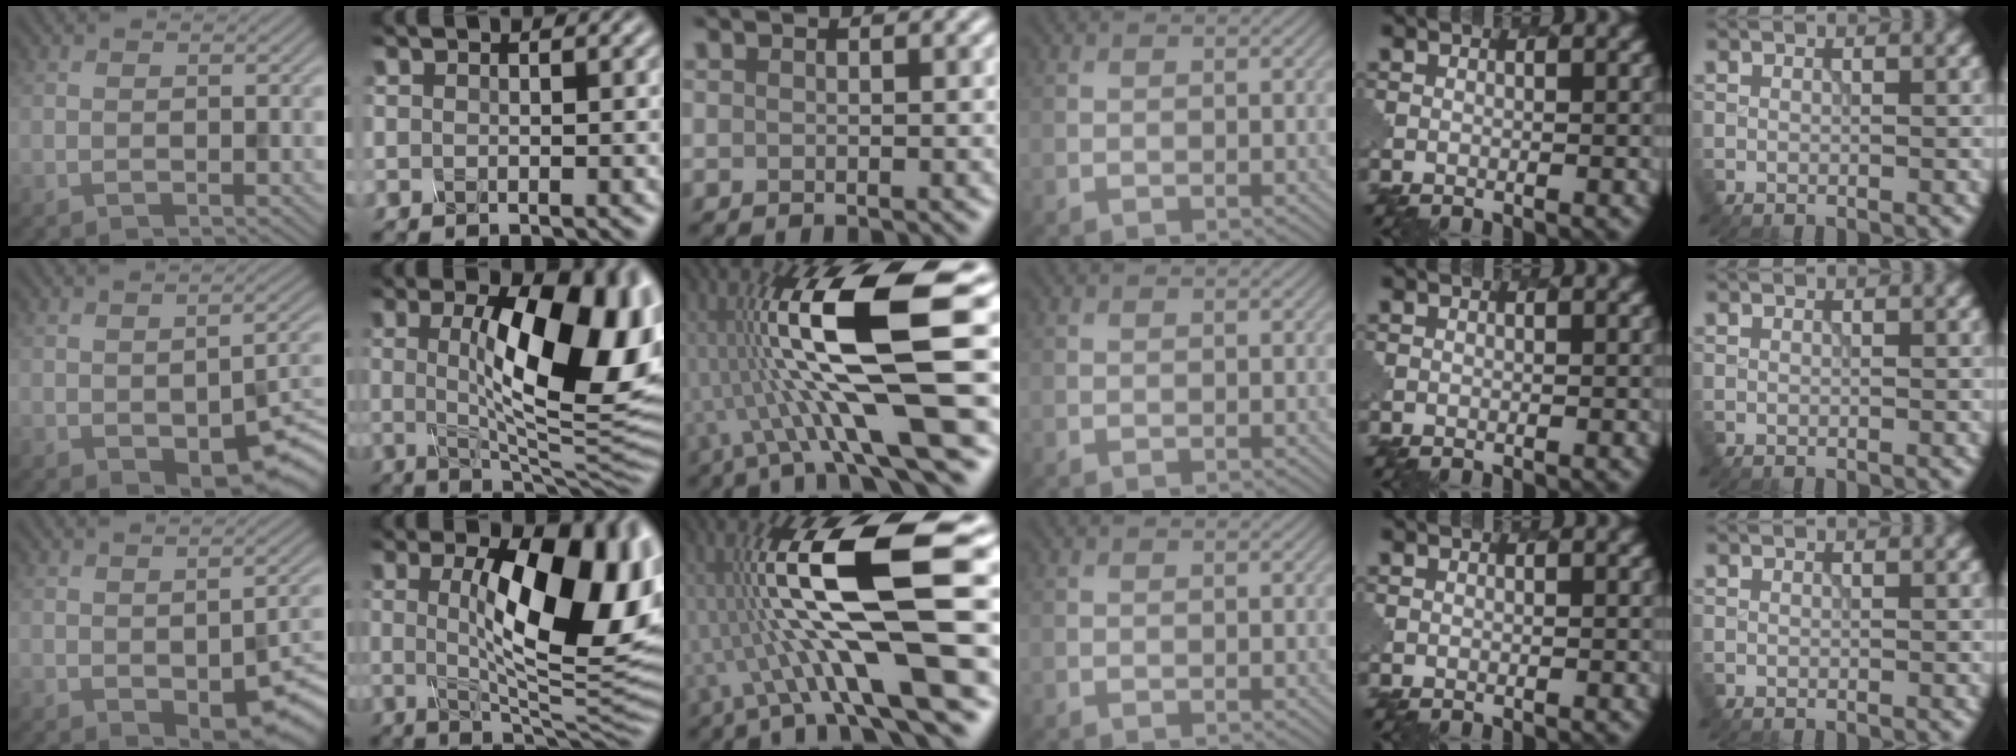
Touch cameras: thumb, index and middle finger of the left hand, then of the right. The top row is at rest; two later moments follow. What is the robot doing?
{"motion": "pour", "object": "mug"}